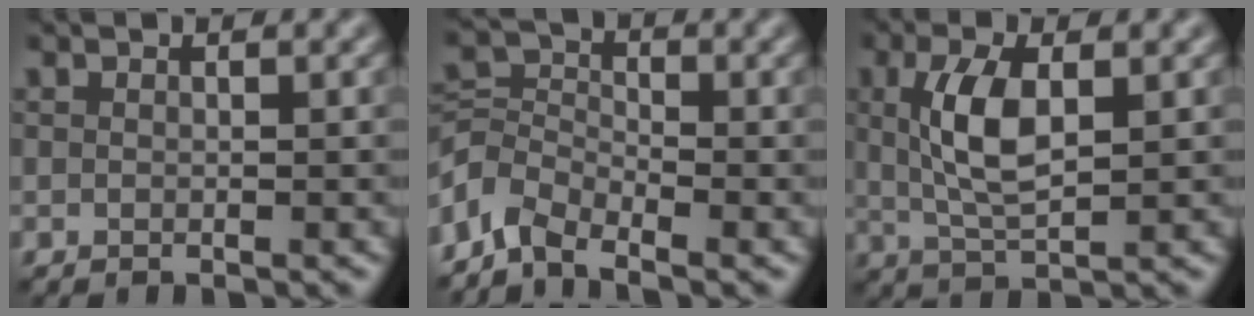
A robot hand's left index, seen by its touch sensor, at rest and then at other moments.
{"total": 3.8, "force": [-3.0, 1.8, 1.3], "torque": [-0.026, 0.001, -0.078]}
{"total": 5.0, "force": [0.6, 2.0, 4.5], "torque": [-0.099, 0.002, 0.012]}